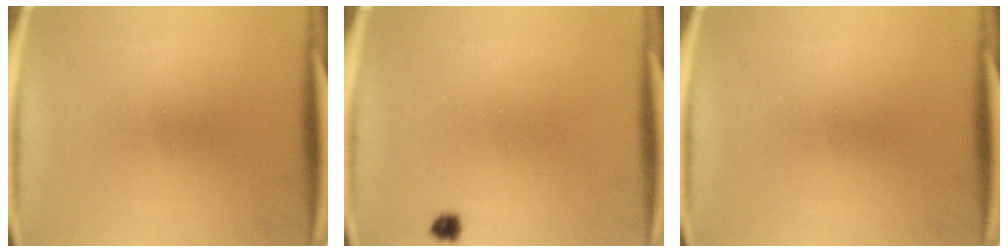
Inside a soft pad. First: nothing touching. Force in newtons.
{"total": 1.4}
{"total": 0.0}